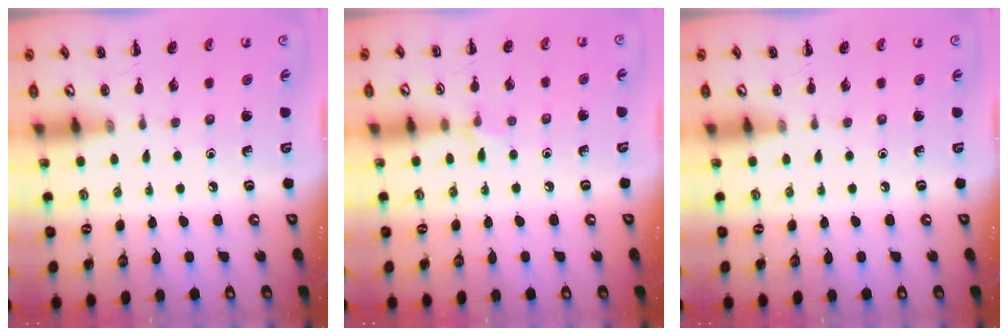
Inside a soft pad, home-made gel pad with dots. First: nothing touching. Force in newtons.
{"total": 5.2, "press": 4.9, "slide": 1.8}
{"total": 0.0}